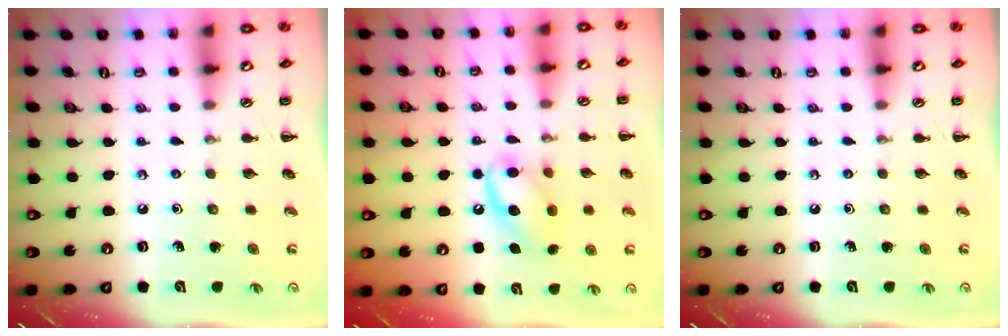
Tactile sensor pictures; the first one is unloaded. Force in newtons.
{"total": 13.5, "press": 13.5, "slide": 1.4}
{"total": 0.0}